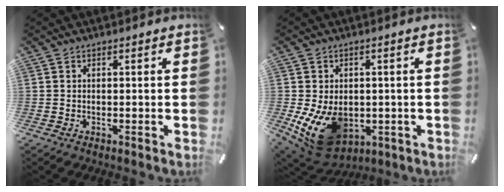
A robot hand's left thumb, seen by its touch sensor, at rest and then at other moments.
{"total": 12.6, "force": [-2.8, 9.5, 7.8], "torque": [-0.153, 0.001, -0.045]}